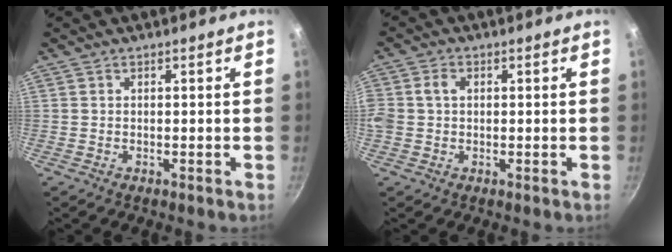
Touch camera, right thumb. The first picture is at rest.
{"total": 4.7, "force": [0.5, 3.6, 3.0], "torque": [-0.061, 0.013, 0.002]}